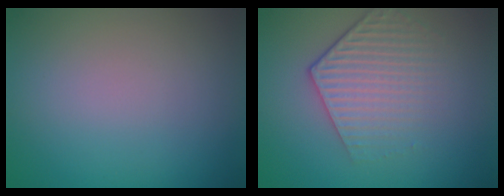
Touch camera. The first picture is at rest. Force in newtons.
{"total": 4.3, "press": 3.1, "slide": 3.0}